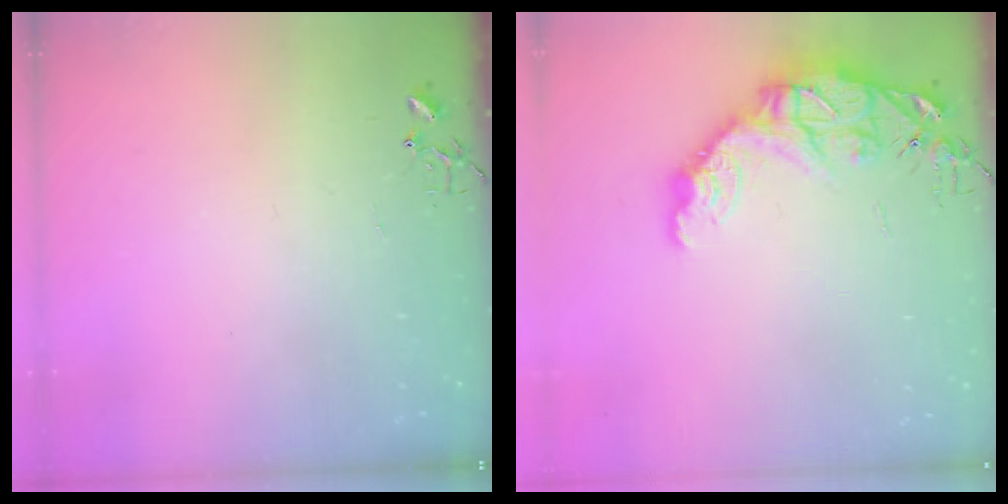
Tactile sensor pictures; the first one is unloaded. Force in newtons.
{"total": 14.1, "press": 14.1, "slide": 1.0}